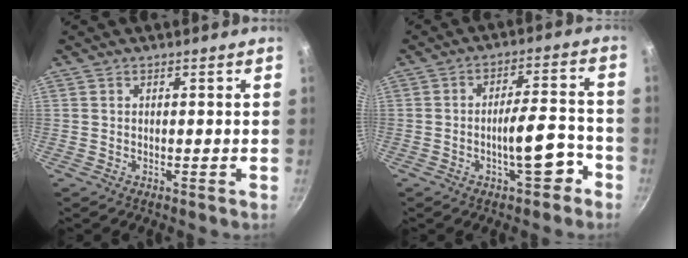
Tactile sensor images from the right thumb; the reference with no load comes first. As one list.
[{"total": 8.8, "force": [-4.0, 2.8, 7.3], "torque": [-0.086, 0.044, -0.053]}]